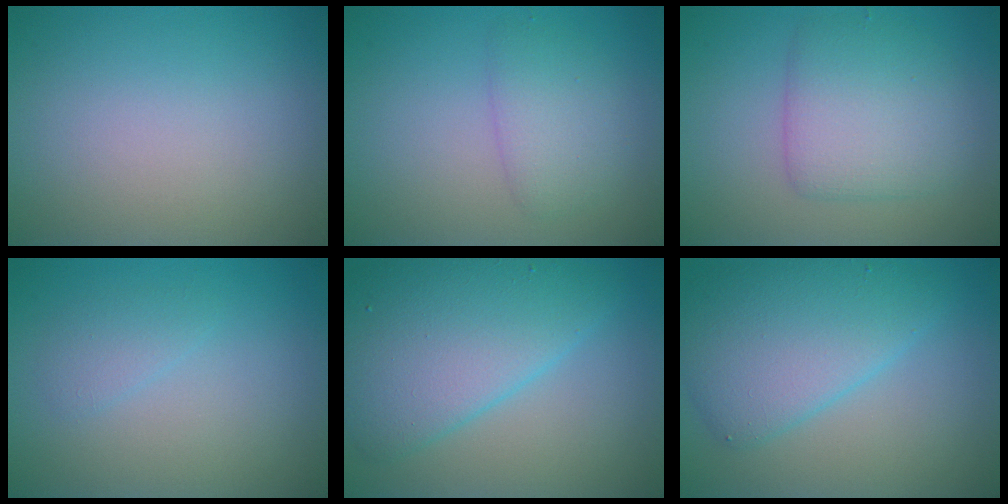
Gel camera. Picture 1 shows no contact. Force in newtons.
{"total": 2.6, "press": 2.6, "slide": 0.1}
{"total": 4.6, "press": 4.6, "slide": 0.1}
{"total": 1.2, "press": 1.2, "slide": 0.1}
{"total": 7.6, "press": 7.6, "slide": 0.2}
{"total": 6.0, "press": 6.0, "slide": 0.2}